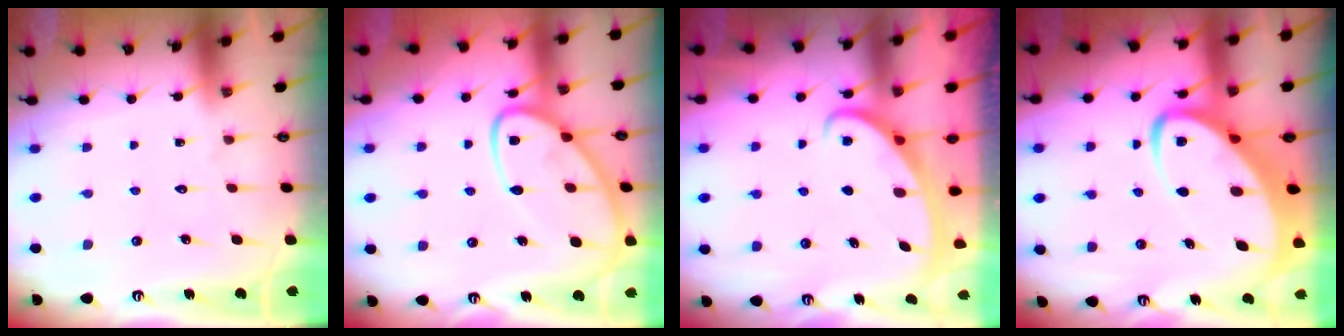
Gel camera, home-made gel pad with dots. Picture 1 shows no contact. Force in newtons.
{"total": 13.7, "press": 13.6, "slide": 1.3}
{"total": 2.7, "press": 2.7, "slide": 0.4}
{"total": 7.1, "press": 7.1, "slide": 0.8}